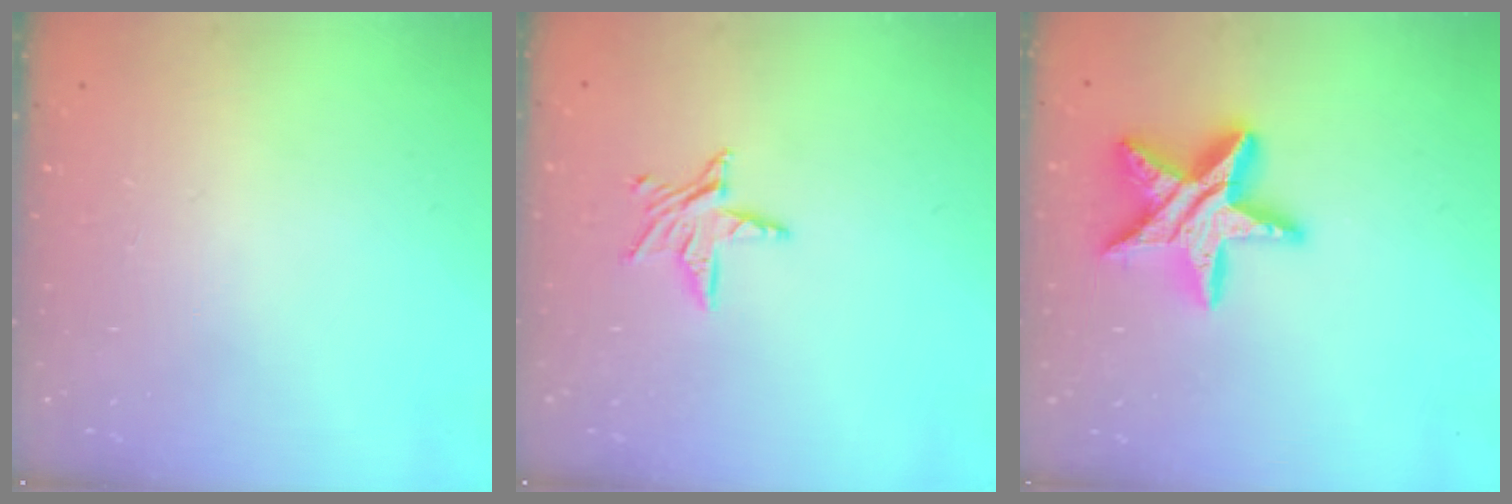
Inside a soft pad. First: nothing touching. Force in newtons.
{"total": 7.0, "press": 7.0, "slide": 0.5}
{"total": 16.5, "press": 16.5, "slide": 1.2}